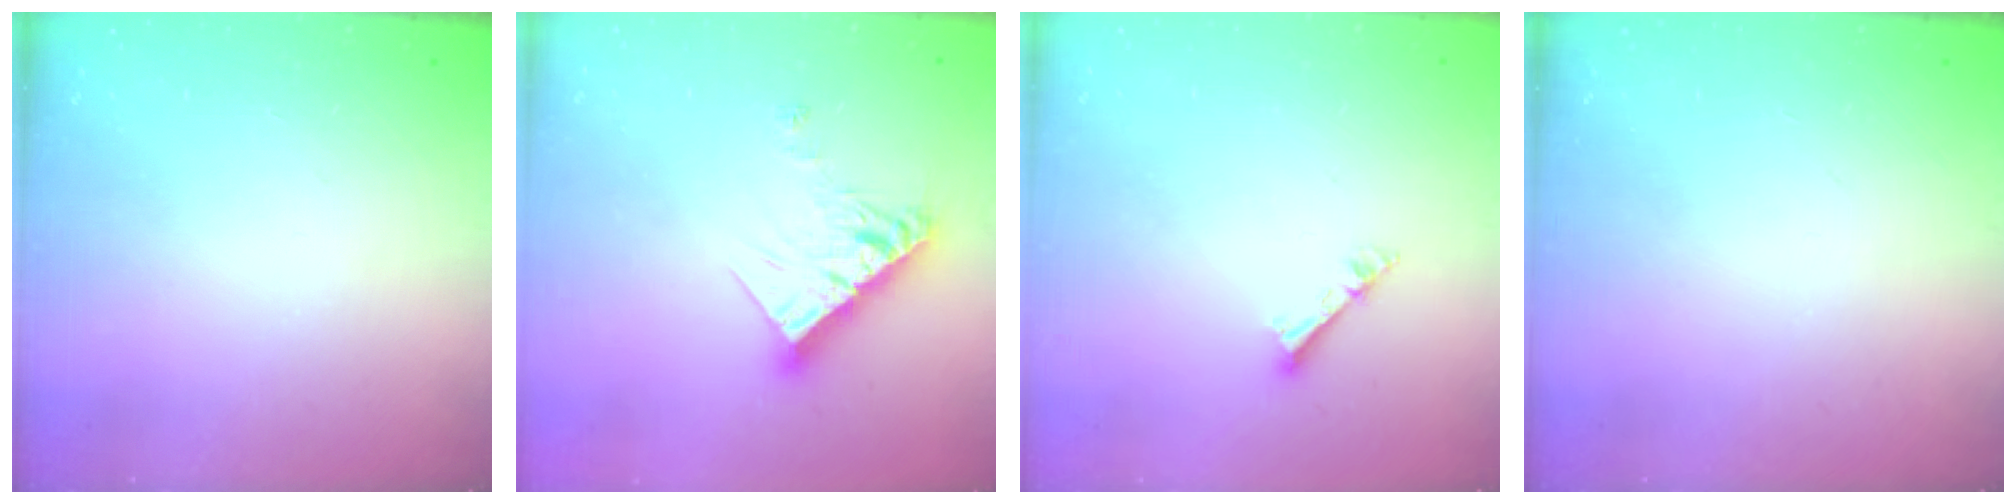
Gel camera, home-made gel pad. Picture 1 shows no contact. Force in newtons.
{"total": 11.4, "press": 11.3, "slide": 1.2}
{"total": 2.6, "press": 2.5, "slide": 0.2}
{"total": 0.0}